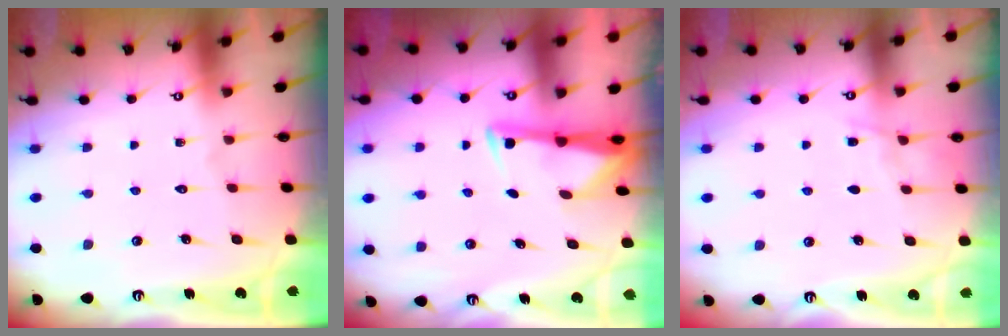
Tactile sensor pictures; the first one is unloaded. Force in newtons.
{"total": 3.1, "press": 3.1, "slide": 0.4}
{"total": 5.6, "press": 5.6, "slide": 0.6}